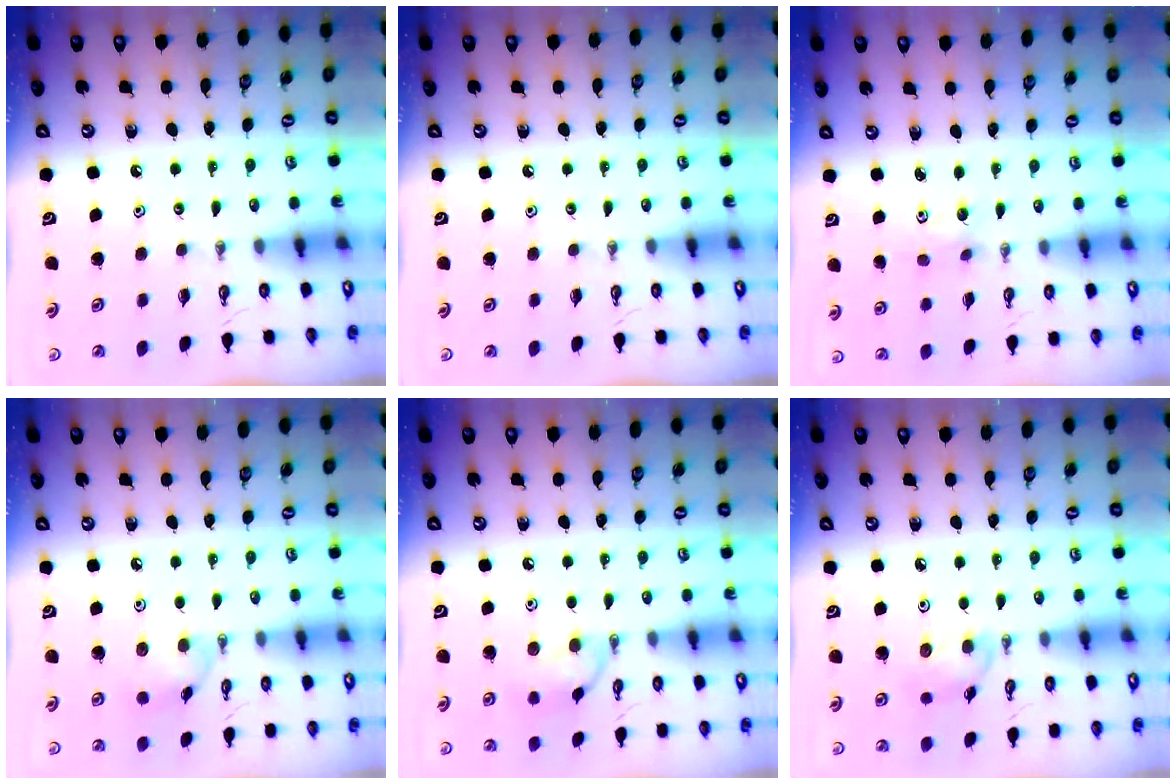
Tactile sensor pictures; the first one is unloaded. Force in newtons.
{"total": 0.0}
{"total": 5.7, "press": 5.0, "slide": 2.8}
{"total": 7.8, "press": 7.8, "slide": 0.8}
{"total": 9.8, "press": 9.4, "slide": 2.9}
{"total": 6.7, "press": 6.6, "slide": 1.4}